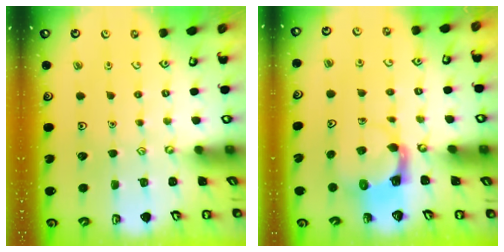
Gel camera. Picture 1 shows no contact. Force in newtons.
{"total": 4.0, "press": 3.9, "slide": 0.4}